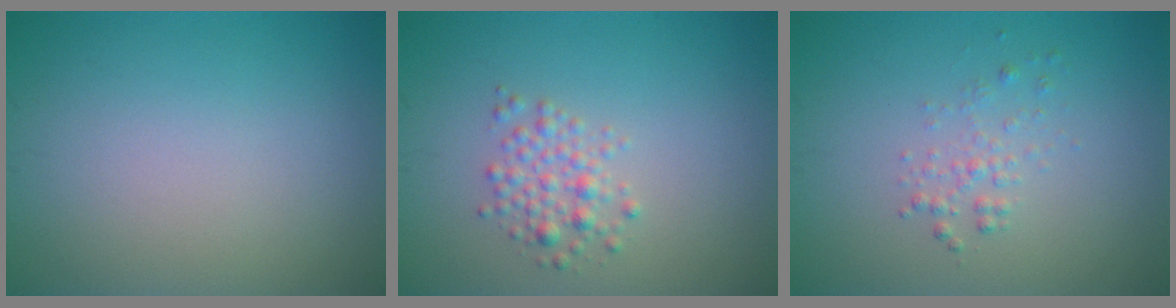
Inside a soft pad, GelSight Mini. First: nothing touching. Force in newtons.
{"total": 2.1, "press": 2.1, "slide": 0.2}
{"total": 1.4, "press": 1.4, "slide": 0.0}